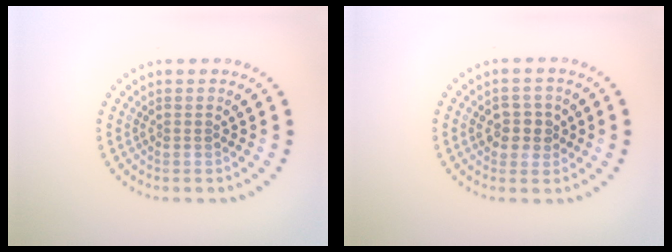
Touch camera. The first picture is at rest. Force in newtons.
{"total": 2.6, "press": 2.5, "slide": 0.3}